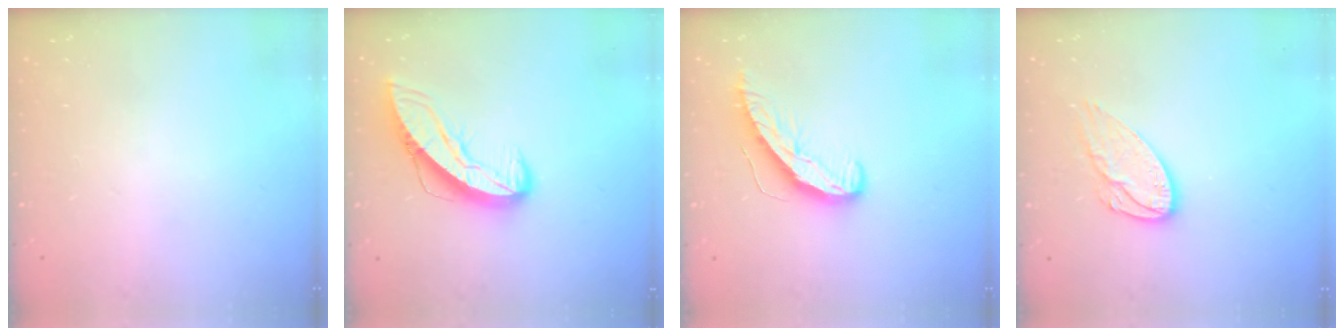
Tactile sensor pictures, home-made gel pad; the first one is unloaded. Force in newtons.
{"total": 10.2, "press": 10.1, "slide": 1.1}
{"total": 9.4, "press": 9.4, "slide": 0.4}
{"total": 11.6, "press": 11.6, "slide": 0.9}